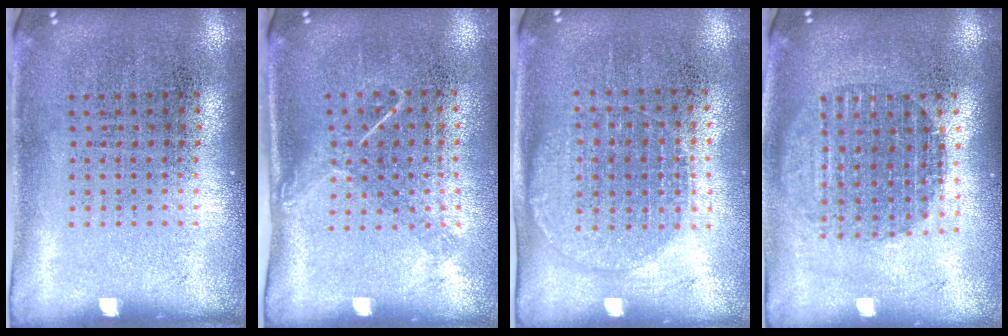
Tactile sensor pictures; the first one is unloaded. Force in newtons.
{"total": 1.3, "press": 1.0, "slide": 0.9}
{"total": 1.3, "press": 1.2, "slide": 0.5}
{"total": 1.8, "press": 1.5, "slide": 1.0}